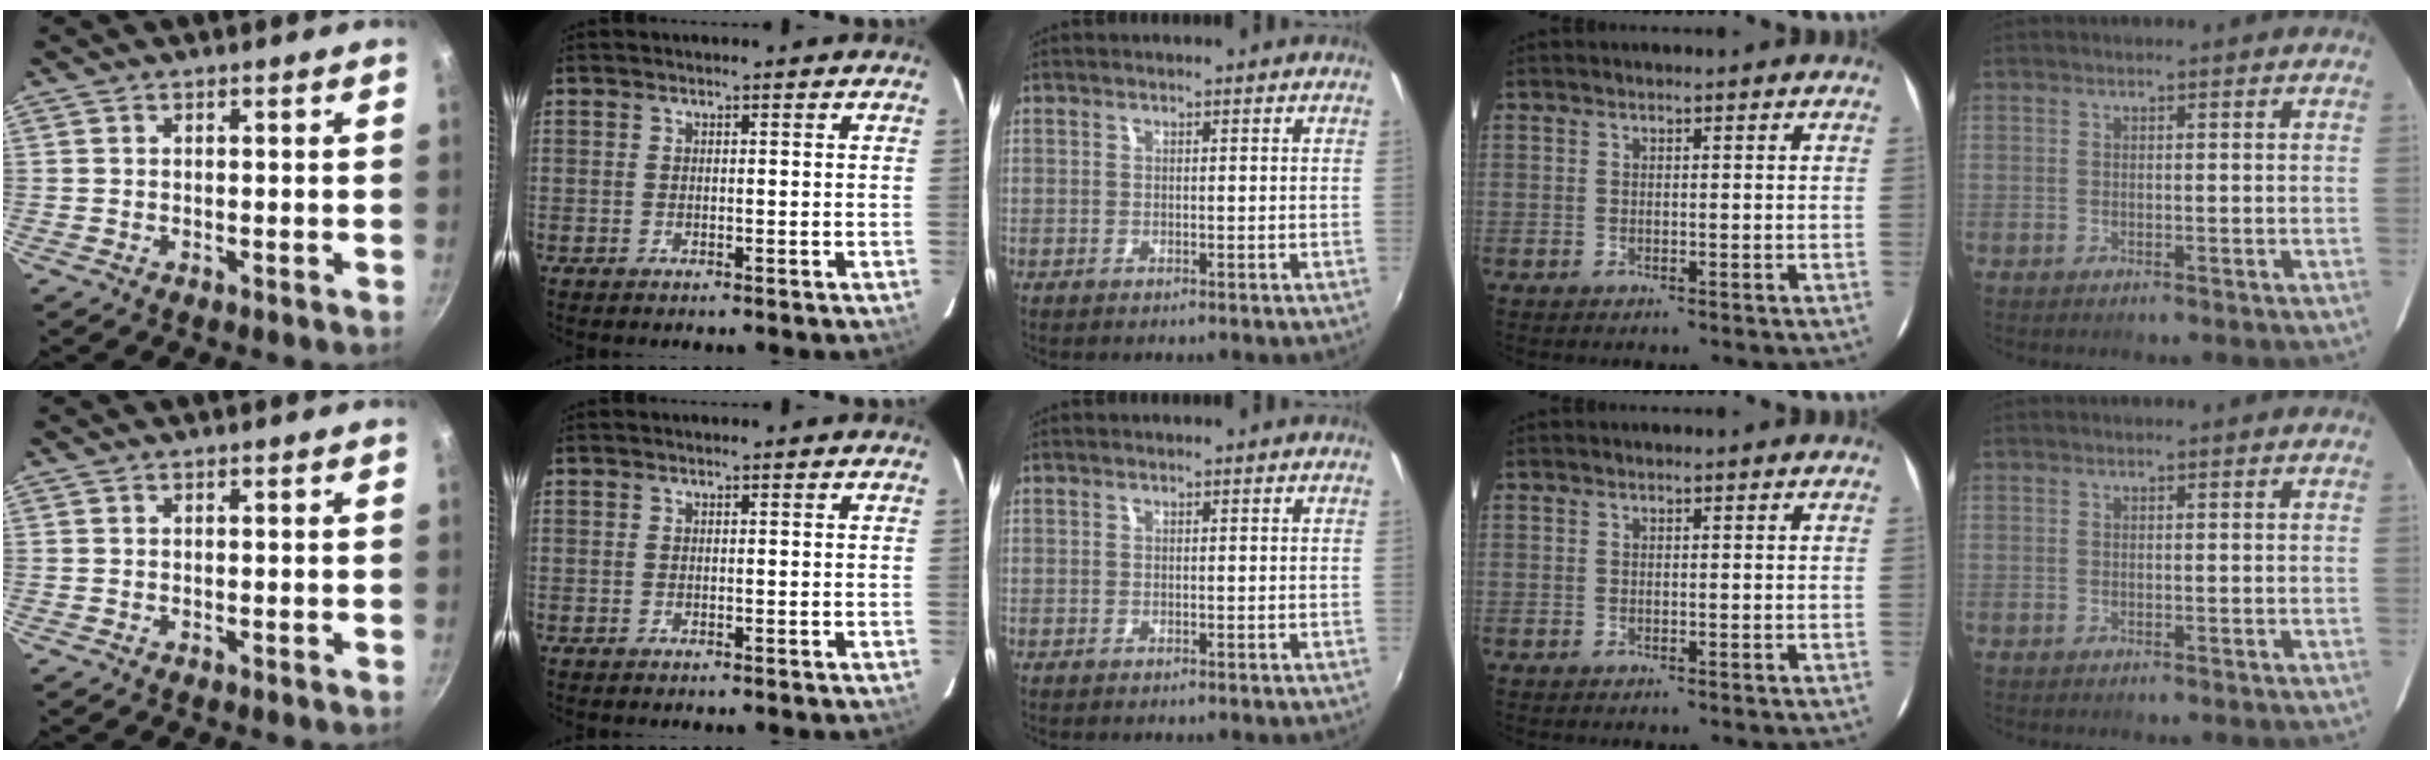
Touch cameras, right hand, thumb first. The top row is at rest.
{}